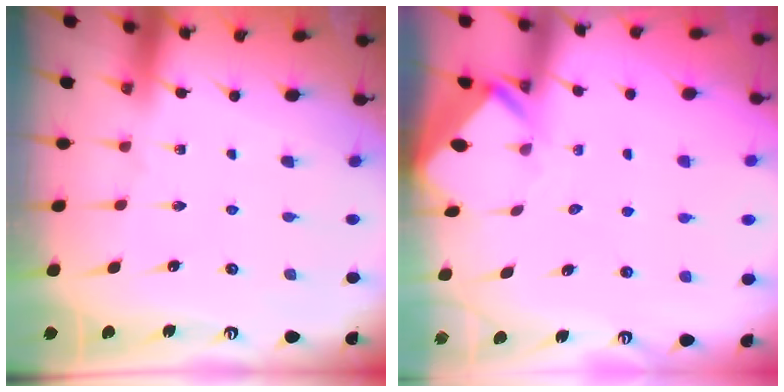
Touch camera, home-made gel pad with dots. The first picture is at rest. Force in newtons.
{"total": 2.7, "press": 2.6, "slide": 0.3}